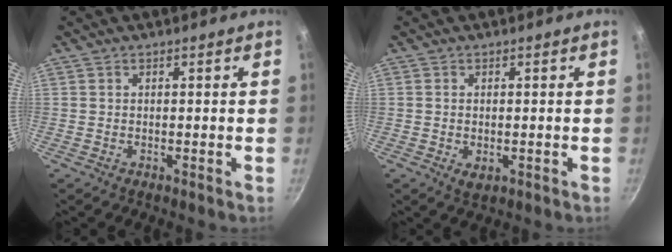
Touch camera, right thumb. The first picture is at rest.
{"total": 2.6, "force": [-0.5, 1.6, 2.0], "torque": [-0.031, -0.007, -0.005]}